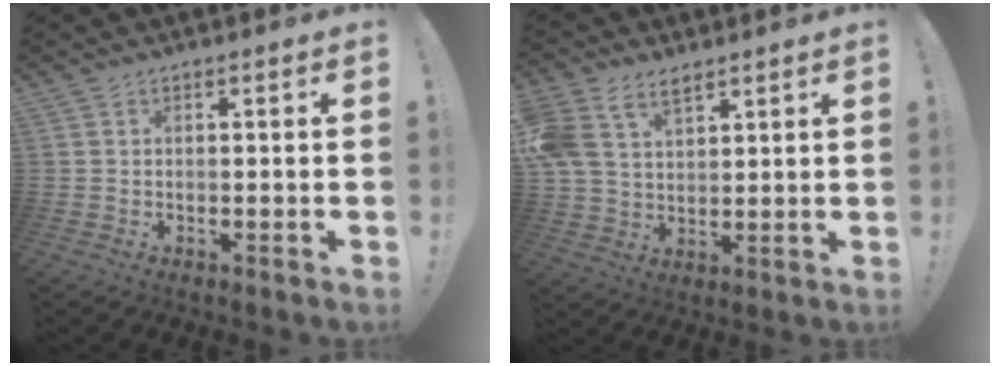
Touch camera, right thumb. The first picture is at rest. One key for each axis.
{"total": 11.0, "fx": 6.7, "fy": 6.9, "fz": 5.3, "tx": -0.113, "ty": -0.023, "tz": 0.135}